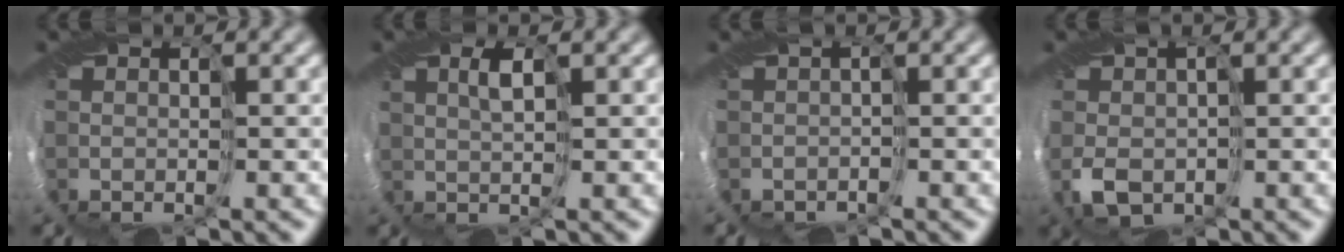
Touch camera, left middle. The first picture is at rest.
{"total": 1.4, "force": [0.3, 0.5, 1.3], "torque": [-0.025, 0.003, 0.004]}
{"total": 0.8, "force": [0.3, 0.6, 0.4], "torque": [-0.007, 0.007, 0.009]}
{"total": 3.5, "force": [-0.6, 2.4, 2.4], "torque": [-0.056, 0.002, -0.006]}